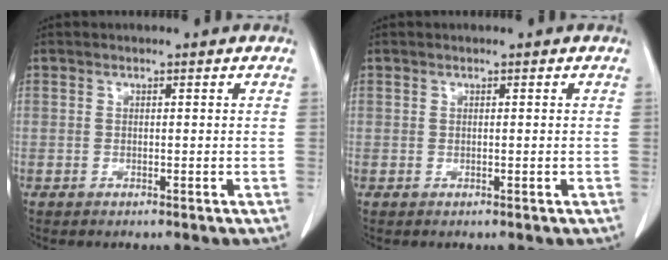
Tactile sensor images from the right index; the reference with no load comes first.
{"total": 0.0}